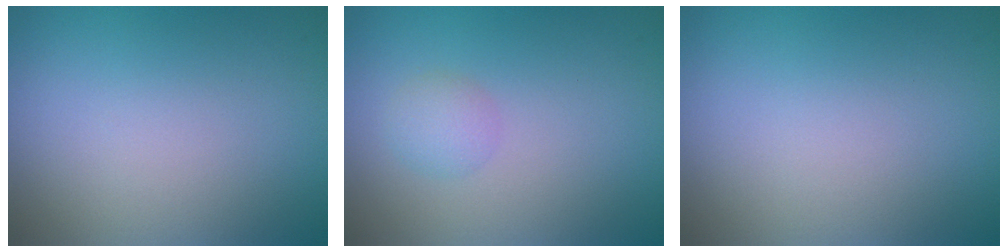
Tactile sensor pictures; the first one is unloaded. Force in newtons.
{"total": 1.4, "press": 1.4, "slide": 0.0}
{"total": 0.0}